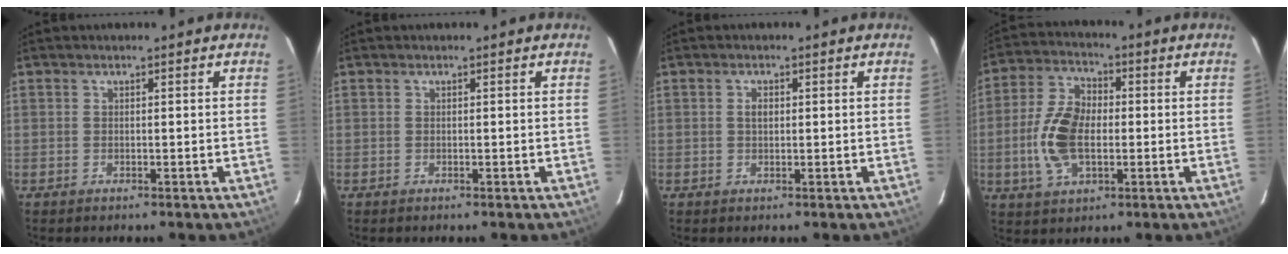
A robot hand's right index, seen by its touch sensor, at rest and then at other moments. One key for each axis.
{"total": 0.0}
{"total": 1.6, "fx": 0.2, "fy": 1.0, "fz": 1.2, "tx": -0.021, "ty": 0.005, "tz": 0.004}
{"total": 12.0, "fx": -1.5, "fy": 7.1, "fz": 9.5, "tx": -0.202, "ty": 0.008, "tz": -0.028}